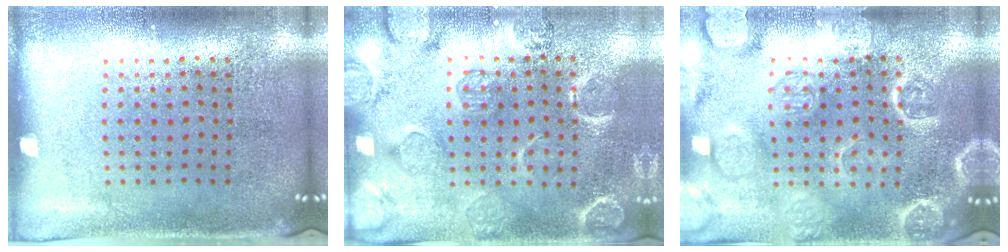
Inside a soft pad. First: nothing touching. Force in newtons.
{"total": 2.5, "press": 2.2, "slide": 1.1}
{"total": 3.6, "press": 3.6, "slide": 0.5}